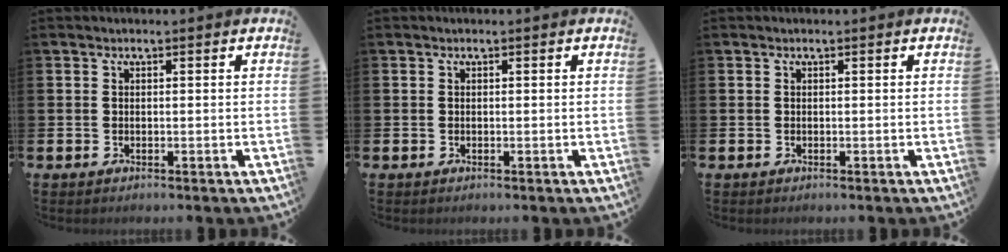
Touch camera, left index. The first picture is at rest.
{"total": 0.0}
{"total": 0.0}